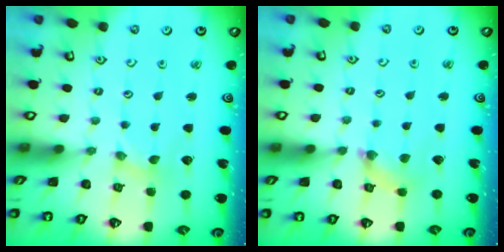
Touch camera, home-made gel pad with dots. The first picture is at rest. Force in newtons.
{"total": 2.4, "press": 2.4, "slide": 0.2}